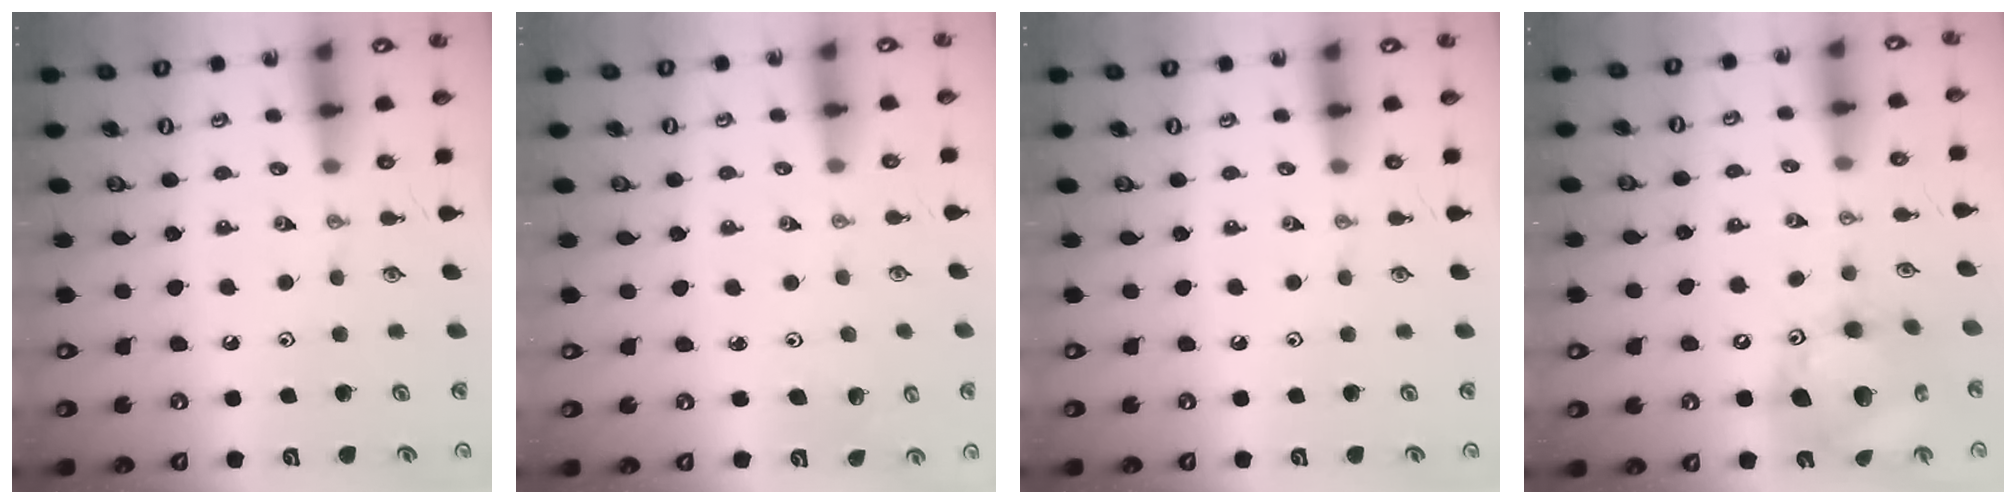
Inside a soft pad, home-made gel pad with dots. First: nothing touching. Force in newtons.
{"total": 2.9, "press": 2.8, "slide": 0.8}
{"total": 0.0}
{"total": 15.7, "press": 15.7, "slide": 1.4}